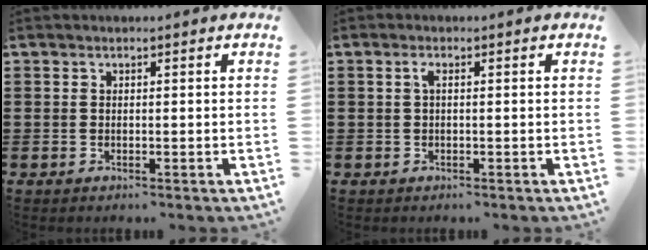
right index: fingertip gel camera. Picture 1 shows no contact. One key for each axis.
{"total": 1.5, "fx": 0.1, "fy": 0.2, "fz": 1.5, "tx": -0.029, "ty": -0.001, "tz": 0.000}